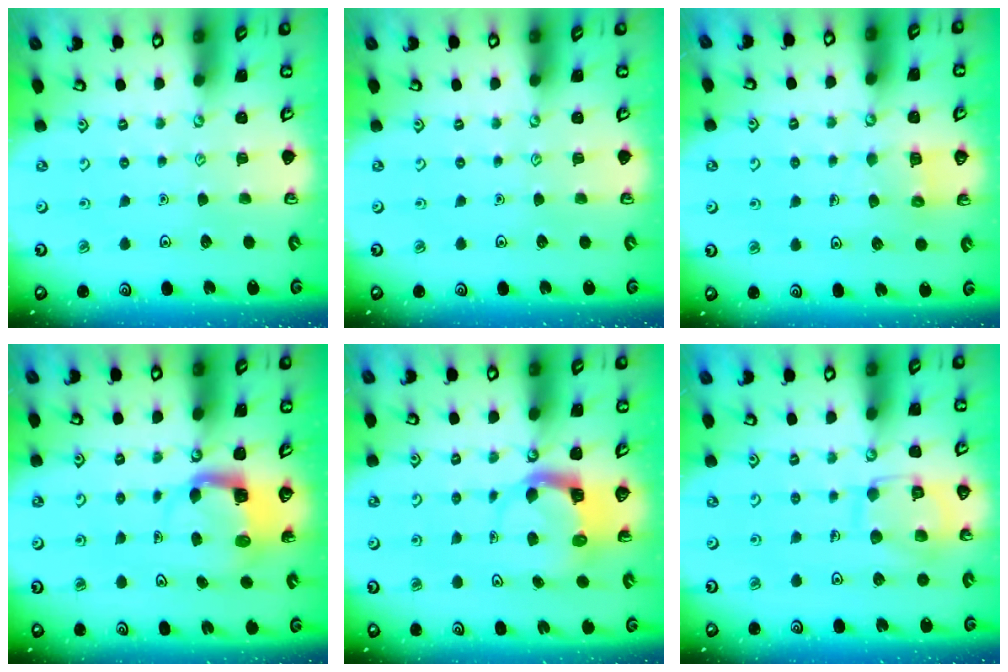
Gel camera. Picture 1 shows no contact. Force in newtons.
{"total": 0.0}
{"total": 4.6, "press": 4.6, "slide": 0.3}
{"total": 4.7, "press": 4.7, "slide": 0.4}
{"total": 3.9, "press": 3.9, "slide": 0.3}
{"total": 11.2, "press": 11.2, "slide": 0.6}